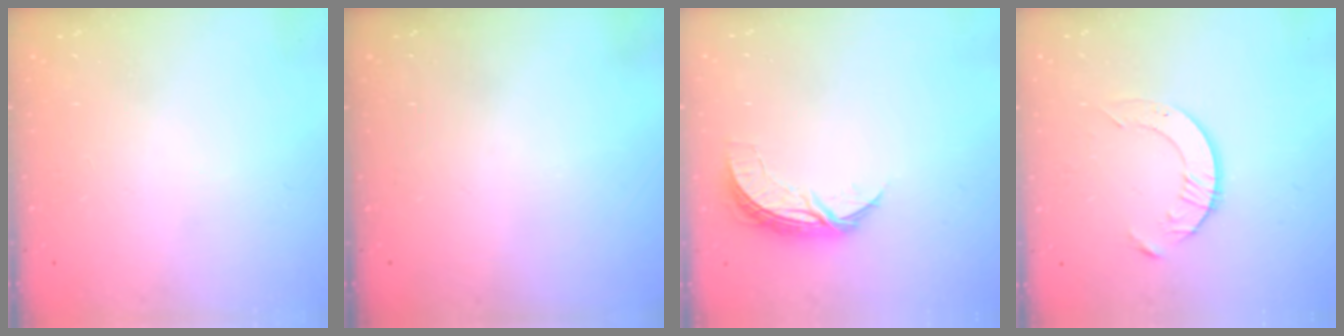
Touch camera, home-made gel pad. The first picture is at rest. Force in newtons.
{"total": 0.0}
{"total": 7.1, "press": 7.0, "slide": 0.7}
{"total": 4.7, "press": 4.6, "slide": 0.6}